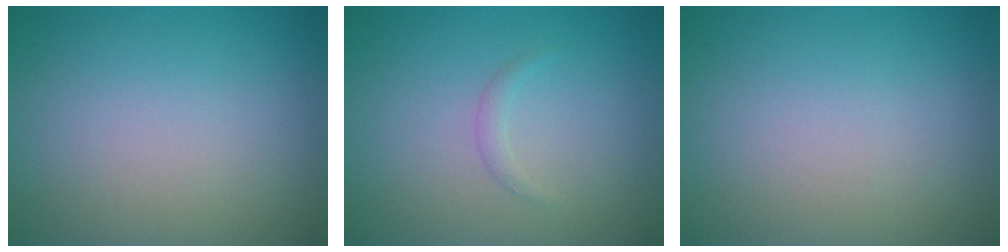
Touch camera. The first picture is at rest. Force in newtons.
{"total": 0.8, "press": 0.8, "slide": 0.1}
{"total": 0.0}